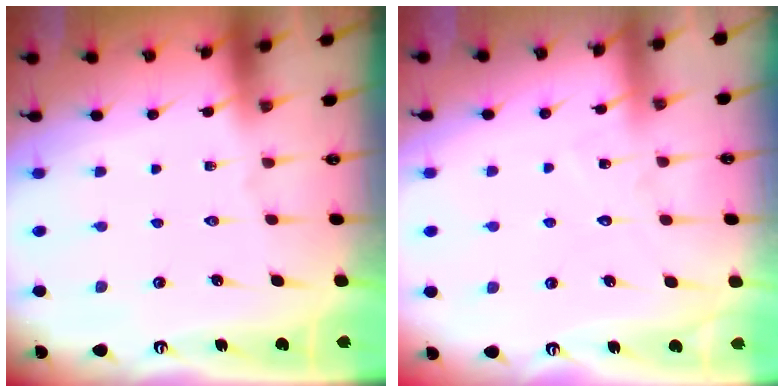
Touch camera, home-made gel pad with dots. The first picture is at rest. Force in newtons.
{"total": 7.5, "press": 7.5, "slide": 0.4}